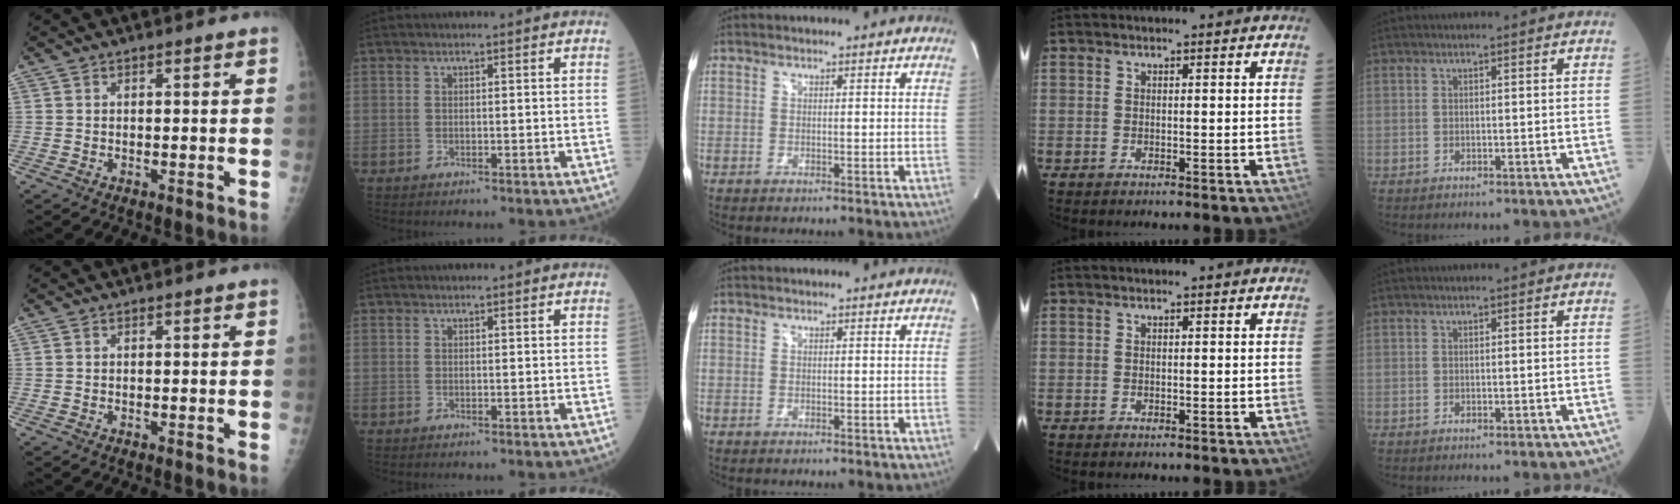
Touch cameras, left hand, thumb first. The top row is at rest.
{}